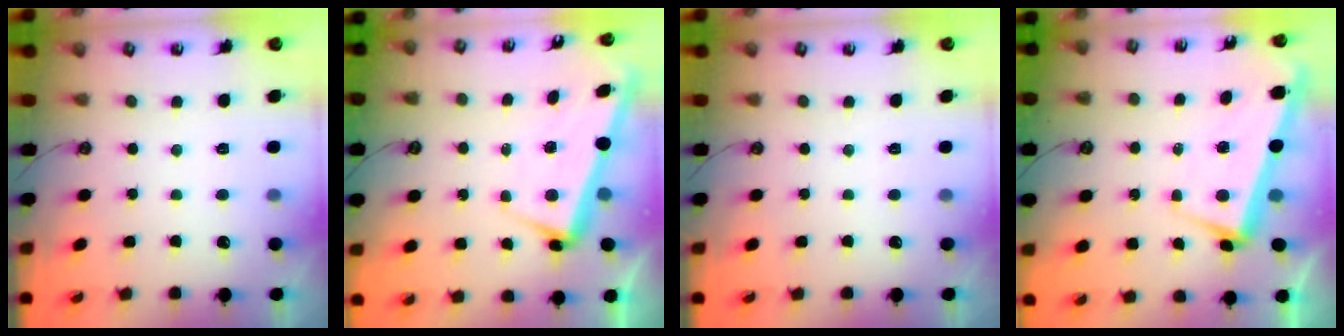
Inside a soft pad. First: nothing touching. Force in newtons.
{"total": 3.0, "press": 2.9, "slide": 0.8}
{"total": 0.0}
{"total": 2.4, "press": 1.3, "slide": 2.0}